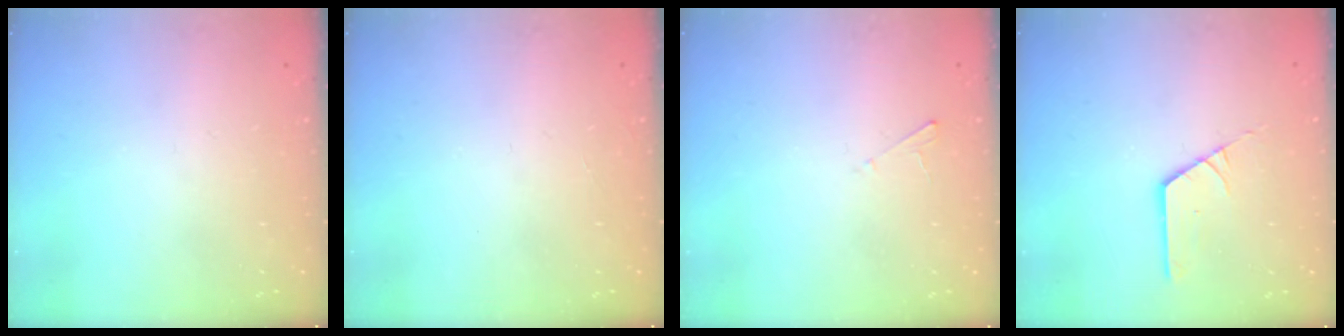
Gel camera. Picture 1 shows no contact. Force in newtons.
{"total": 0.0}
{"total": 2.0, "press": 2.0, "slide": 0.2}
{"total": 2.7, "press": 2.7, "slide": 0.1}